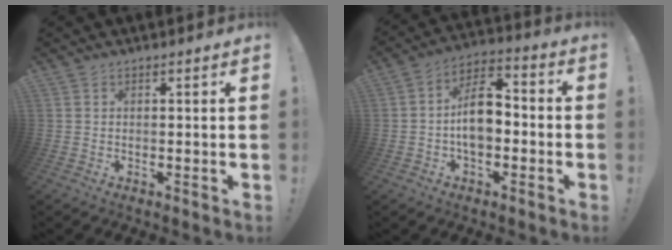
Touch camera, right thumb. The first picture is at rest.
{"total": 11.9, "force": [-1.9, 7.3, 9.1], "torque": [-0.148, 0.021, -0.036]}